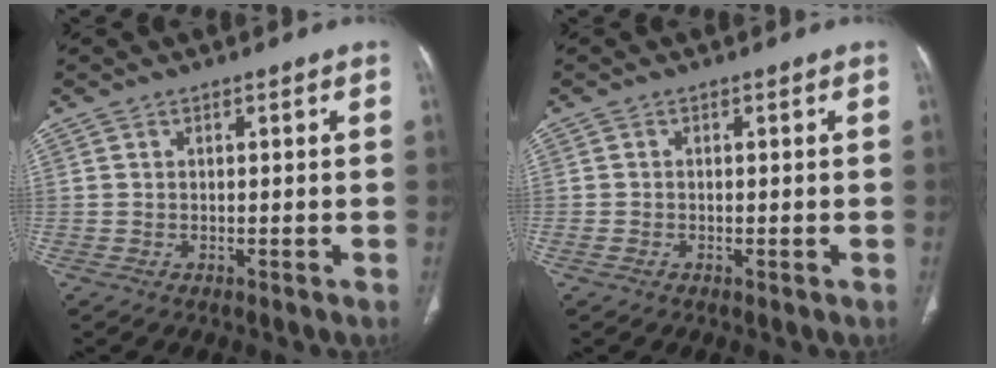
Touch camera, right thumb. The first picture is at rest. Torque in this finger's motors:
{"motor_torque": [2.04, 2.91, -0.04, 0.55, 0.05]}